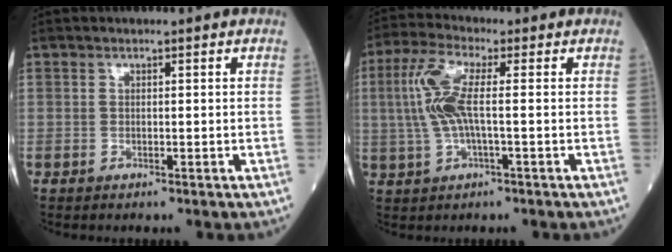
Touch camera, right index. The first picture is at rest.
{"total": 7.7, "force": [0.4, 1.6, 7.5], "torque": [-0.179, 0.014, 0.005]}